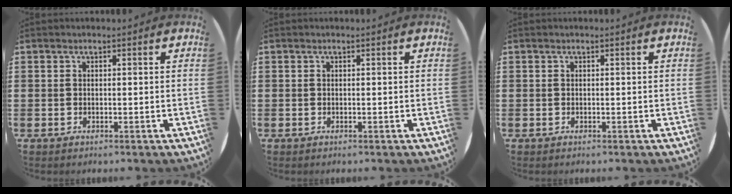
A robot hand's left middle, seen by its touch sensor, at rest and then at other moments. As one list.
[{"total": 0.0}, {"total": 0.0}]